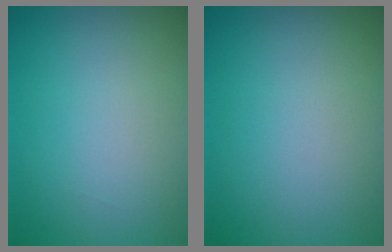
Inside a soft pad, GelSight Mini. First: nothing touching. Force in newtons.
{"total": 0.0}